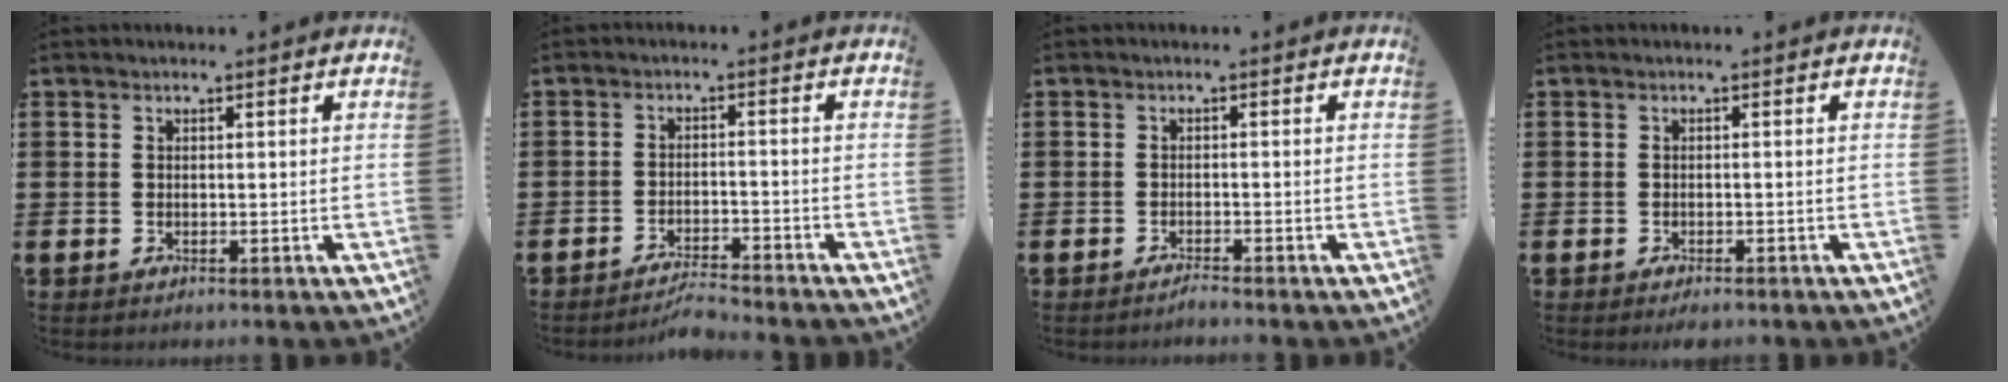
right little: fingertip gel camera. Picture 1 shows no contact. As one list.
[{"total": 2.9, "force": [-2.9, 0.0, 0.4], "torque": [-0.010, 0.005, -0.060]}, {"total": 1.0, "force": [-0.9, -0.1, 0.2], "torque": [-0.004, -0.002, -0.019]}, {"total": 0.7, "force": [-0.6, 0.1, 0.2], "torque": [-0.006, -0.003, -0.013]}]